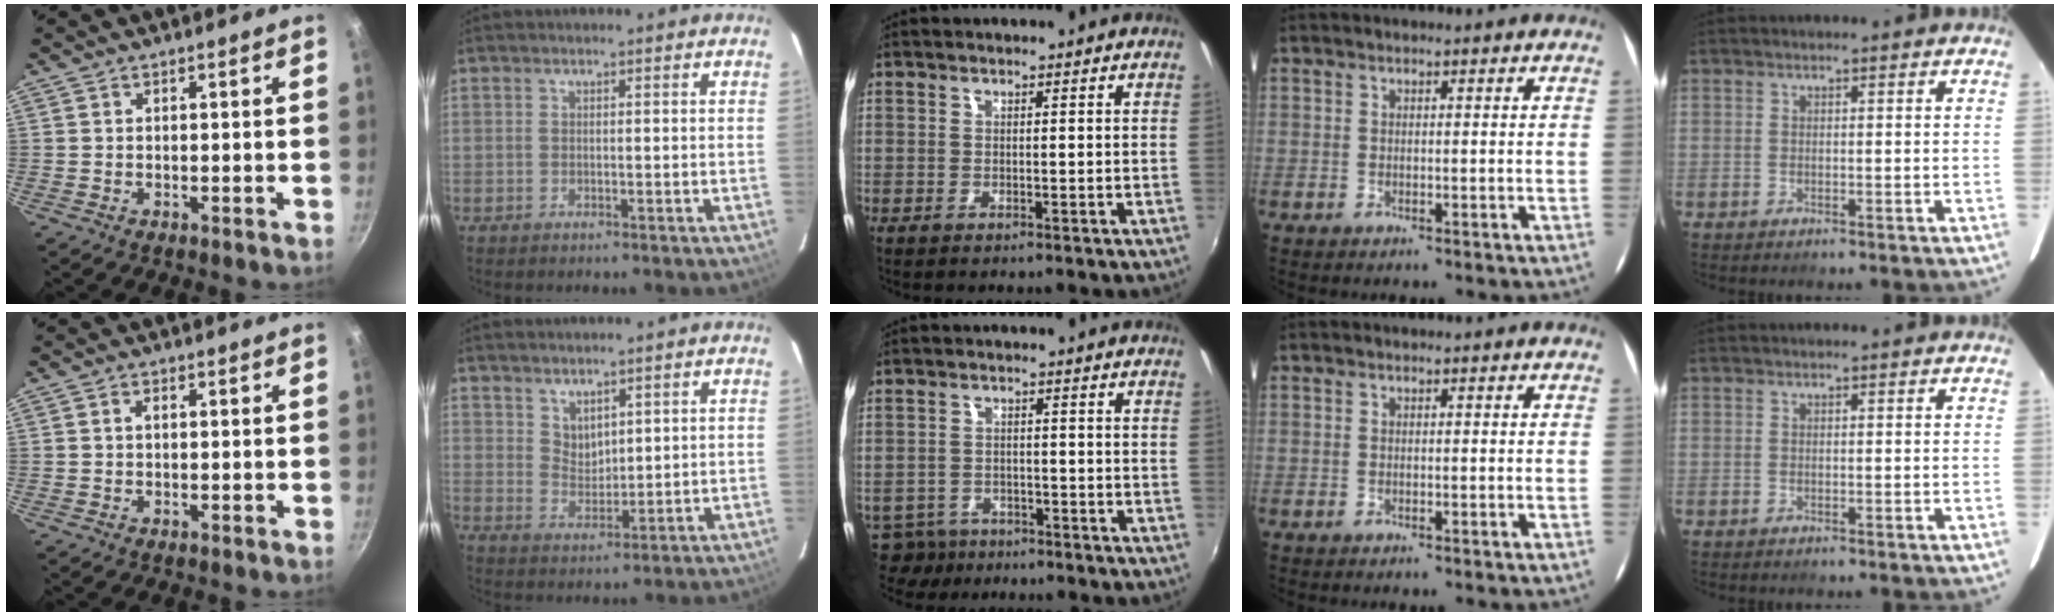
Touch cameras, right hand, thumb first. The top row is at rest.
{"thumb": {"total": 1.1, "force": [0.1, 0.8, 0.8], "torque": [-0.014, 0.005, 0.001]}, "index": {"total": 4.0, "force": [3.0, 2.2, 1.5], "torque": [-0.020, 0.000, 0.060]}, "middle": {"total": 6.6, "force": [-5.3, 3.7, 1.4], "torque": [-0.047, -0.002, -0.086]}}